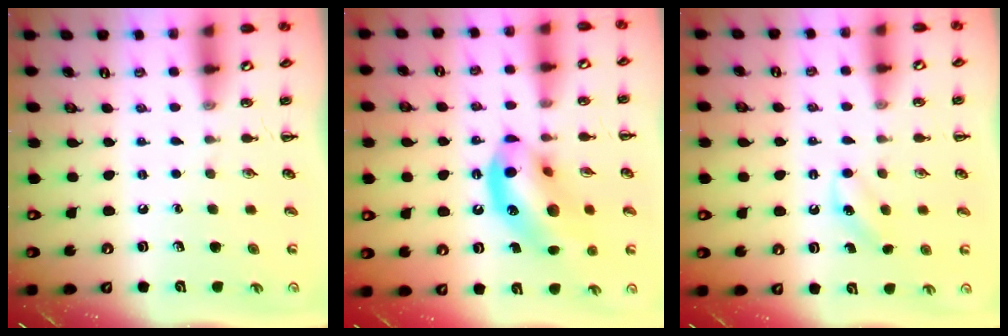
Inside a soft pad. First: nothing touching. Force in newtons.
{"total": 16.4, "press": 16.1, "slide": 3.2}
{"total": 5.5, "press": 5.3, "slide": 1.4}